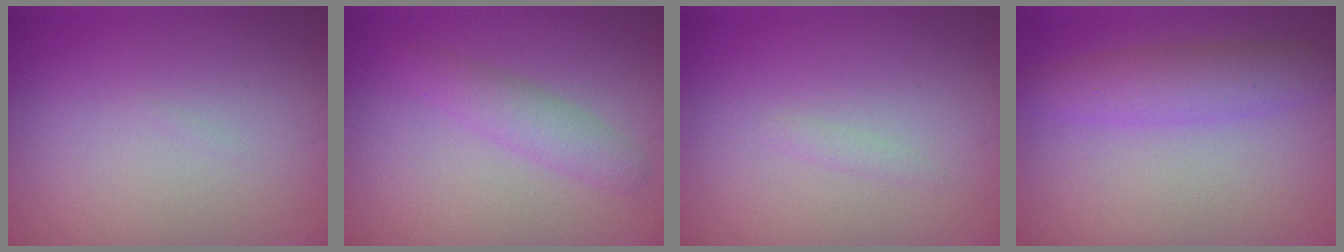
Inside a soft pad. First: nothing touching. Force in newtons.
{"total": 2.3, "press": 2.3, "slide": 0.0}
{"total": 0.6, "press": 0.6, "slide": 0.0}
{"total": 3.8, "press": 3.8, "slide": 0.2}